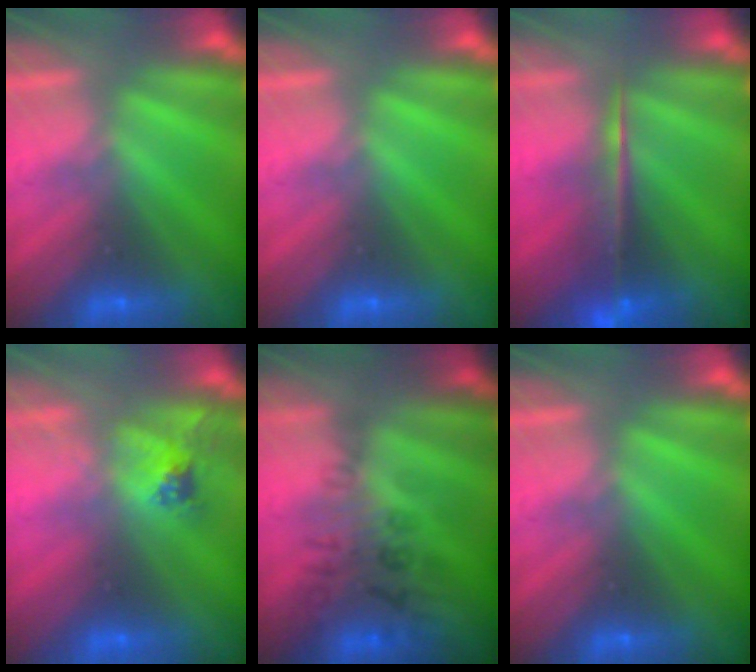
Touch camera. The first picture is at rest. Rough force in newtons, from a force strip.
{"total": 0.0}
{"total": 5.5}
{"total": 2.5}
{"total": 2.9}
{"total": 0.0}